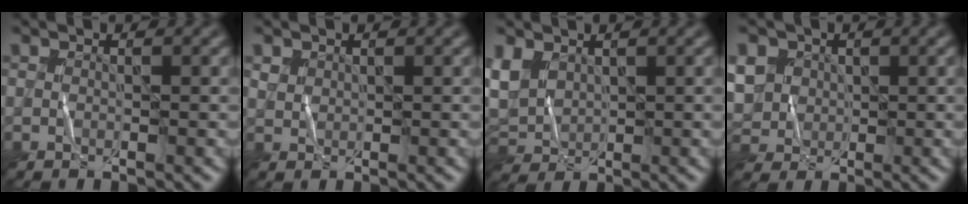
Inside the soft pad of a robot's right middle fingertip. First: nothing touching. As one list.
[{"total": 0.8, "force": [0.7, 0.4, -0.3], "torque": [0.000, 0.001, 0.015]}, {"total": 3.3, "force": [1.3, 2.6, 1.4], "torque": [-0.054, 0.002, 0.030]}, {"total": 5.3, "force": [1.5, 4.7, 1.8], "torque": [-0.069, 0.019, 0.024]}]